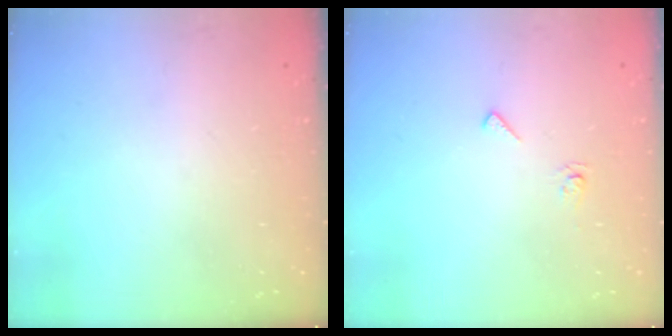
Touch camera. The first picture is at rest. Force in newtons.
{"total": 6.7, "press": 6.6, "slide": 0.7}